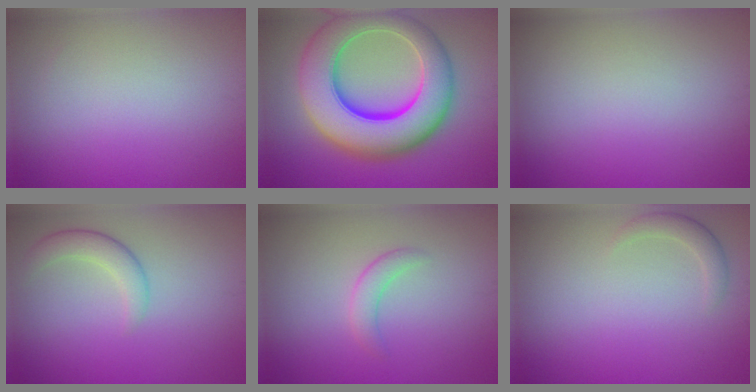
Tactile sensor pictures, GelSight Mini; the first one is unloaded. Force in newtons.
{"total": 12.6, "press": 12.6, "slide": 0.4}
{"total": 0.0}
{"total": 2.6, "press": 2.6, "slide": 0.1}
{"total": 1.7, "press": 1.7, "slide": 0.1}
{"total": 1.6, "press": 1.6, "slide": 0.1}